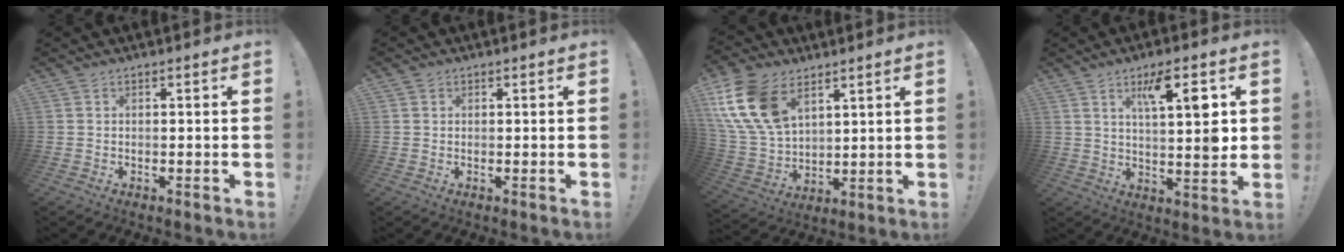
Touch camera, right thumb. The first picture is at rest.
{"total": 0.8, "force": [0.5, 0.7, 0.0], "torque": [0.005, -0.001, 0.008]}
{"total": 19.2, "force": [9.0, 12.5, 11.5], "torque": [-0.243, -0.038, 0.174]}
{"total": 11.6, "force": [4.5, 2.6, 10.3], "torque": [-0.151, -0.020, 0.067]}